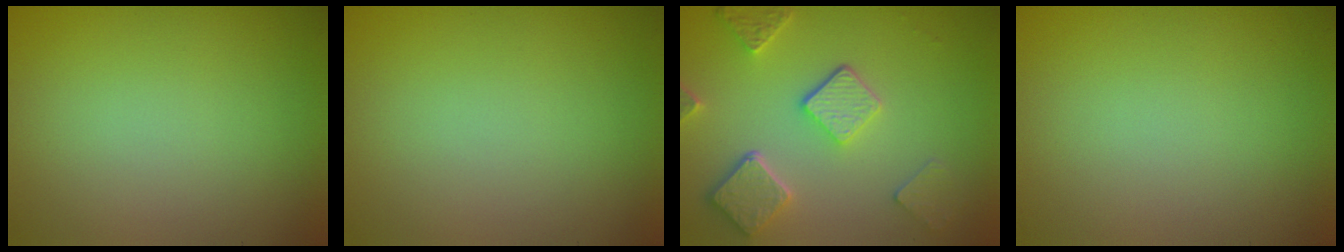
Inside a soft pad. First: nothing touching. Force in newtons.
{"total": 0.0}
{"total": 5.1, "press": 4.0, "slide": 3.2}
{"total": 0.0}